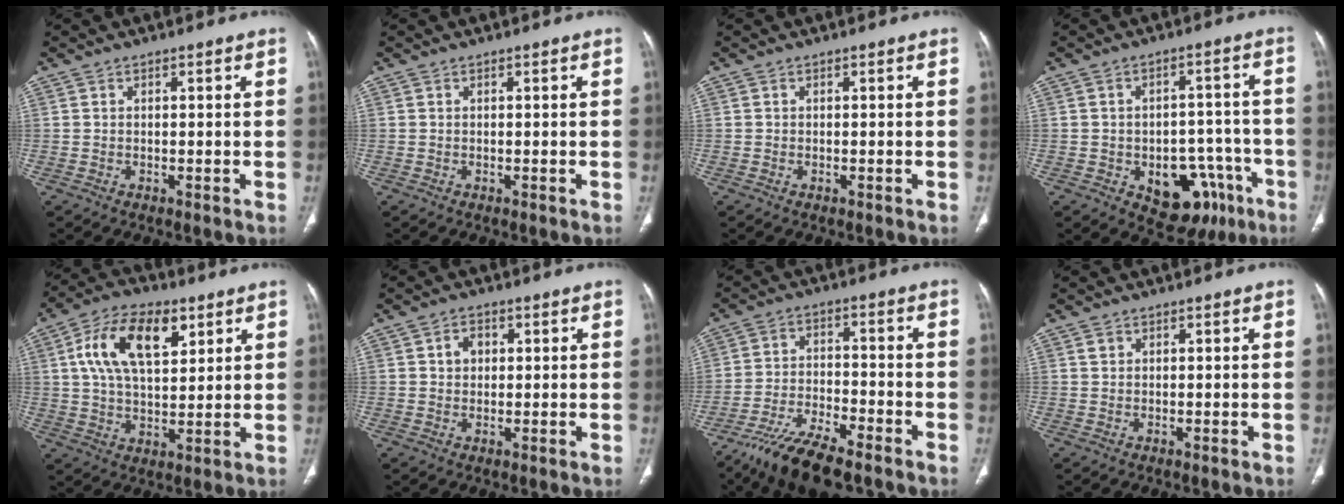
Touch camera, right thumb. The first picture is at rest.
{"total": 0.0}
{"total": 0.0}
{"total": 13.8, "force": [-6.1, 8.8, 8.6], "torque": [-0.068, 0.042, -0.072]}
{"total": 15.0, "force": [5.7, 8.0, 11.4], "torque": [-0.187, -0.002, 0.101]}
{"total": 3.4, "force": [0.9, 2.7, 1.8], "torque": [-0.017, 0.003, 0.015]}
{"total": 12.0, "force": [-8.9, 3.6, 7.2], "torque": [-0.138, 0.033, -0.164]}
{"total": 1.0, "force": [0.5, 0.8, 0.3], "torque": [-0.001, 0.001, 0.010]}